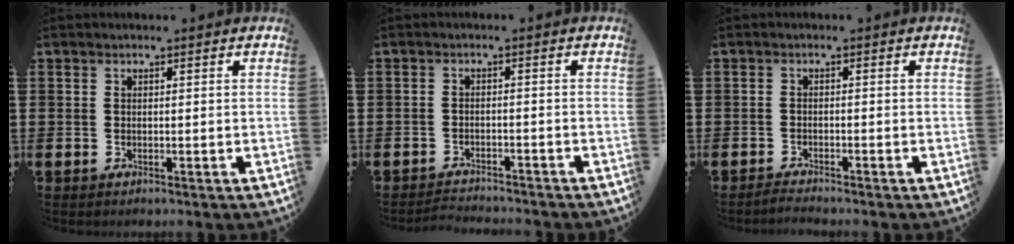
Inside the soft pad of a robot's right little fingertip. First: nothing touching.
{"total": 1.7, "force": [-1.7, -0.1, -0.1], "torque": [-0.004, 0.003, -0.036]}
{"total": 1.1, "force": [-1.1, -0.1, 0.3], "torque": [-0.007, 0.000, -0.022]}